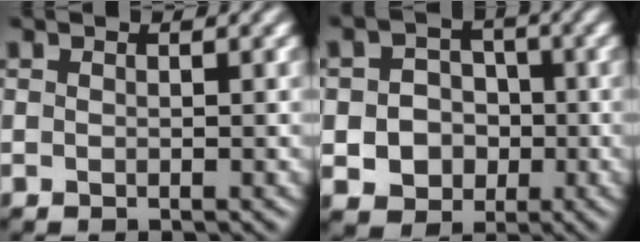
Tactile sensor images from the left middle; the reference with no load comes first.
{"total": 4.9, "force": [-1.5, 4.3, 1.7], "torque": [-0.020, -0.001, -0.038]}